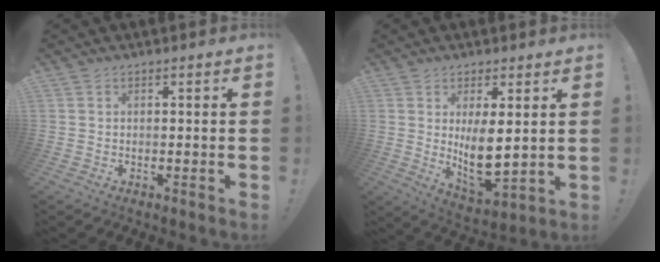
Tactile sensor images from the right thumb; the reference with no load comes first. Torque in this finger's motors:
{"motor_torque": [-0.48, 0.77, 0.20, 0.11, 0.12]}